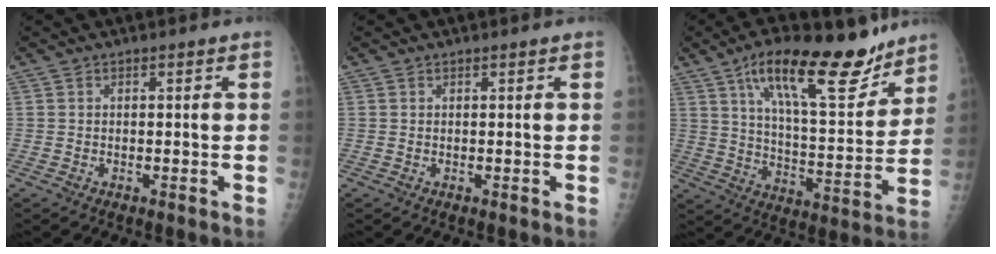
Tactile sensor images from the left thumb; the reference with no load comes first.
{"total": 0.0}
{"total": 20.3, "force": [13.4, 6.7, 13.6], "torque": [-0.181, -0.068, 0.222]}